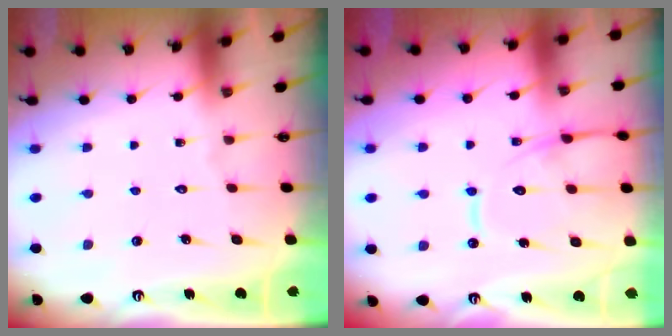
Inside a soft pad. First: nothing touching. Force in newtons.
{"total": 12.8, "press": 12.7, "slide": 1.3}